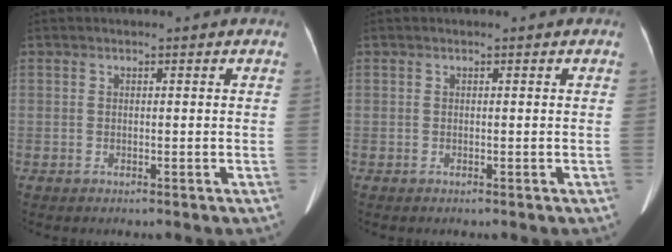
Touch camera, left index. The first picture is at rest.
{"total": 0.0}